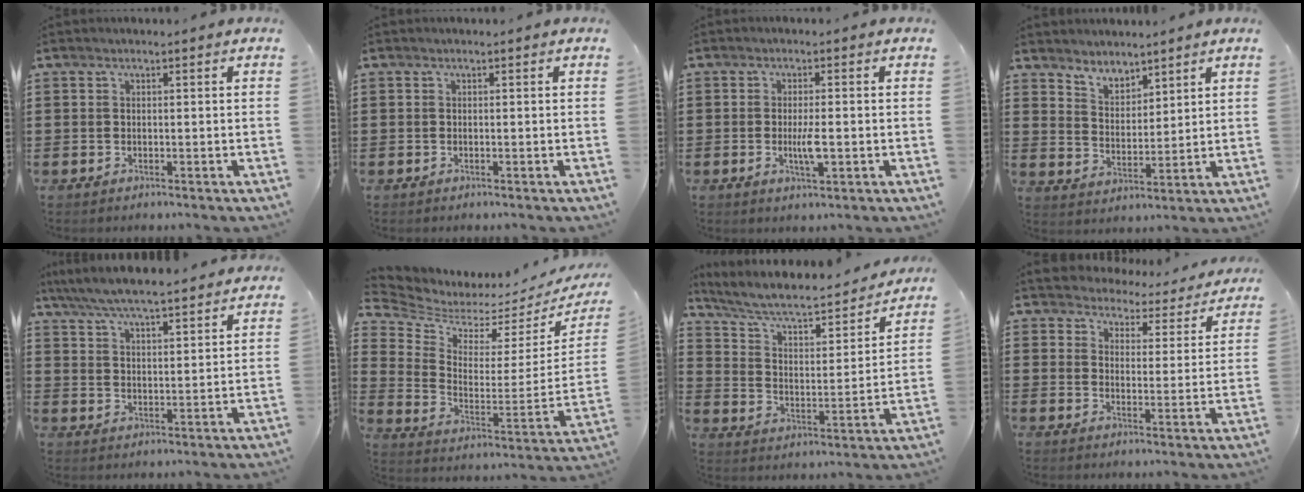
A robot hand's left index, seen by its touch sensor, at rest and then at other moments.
{"total": 0.0}
{"total": 3.6, "force": [-0.5, 0.7, 3.5], "torque": [-0.068, -0.003, -0.012]}
{"total": 4.3, "force": [4.1, 1.4, 0.2], "torque": [-0.022, -0.010, 0.076]}
{"total": 6.1, "force": [5.8, 0.2, 1.9], "torque": [-0.061, -0.029, 0.101]}
{"total": 3.4, "force": [3.3, 0.7, 0.4], "torque": [-0.036, -0.051, 0.050]}
{"total": 5.9, "force": [4.9, 1.5, 2.9], "torque": [-0.080, -0.039, 0.076]}
{"total": 3.7, "force": [3.6, 0.6, -0.3], "torque": [-0.019, -0.027, 0.057]}